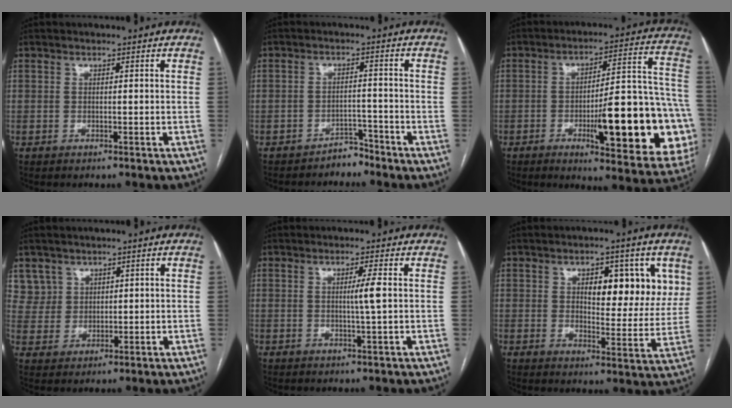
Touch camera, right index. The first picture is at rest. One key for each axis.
{"total": 2.8, "fx": -2.6, "fy": 1.0, "fz": -0.1, "tx": 0.008, "ty": 0.002, "tz": -0.041}
{"total": 23.8, "fx": -6.1, "fy": 4.5, "fz": 22.6, "tx": -0.223, "ty": 0.016, "tz": -0.067}
{"total": 4.7, "fx": 2.8, "fy": 3.8, "fz": -0.5, "tx": 0.023, "ty": 0.005, "tz": 0.060}
{"total": 2.6, "fx": 0.2, "fy": -0.6, "fz": 2.5, "tx": -0.044, "ty": -0.004, "tz": 0.003}
{"total": 10.4, "fx": 3.9, "fy": 4.6, "fz": 8.4, "tx": -0.099, "ty": 0.009, "tz": 0.055}